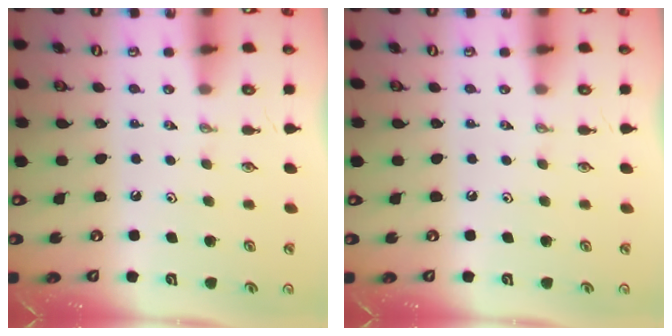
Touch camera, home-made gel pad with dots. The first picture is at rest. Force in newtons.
{"total": 0.0}